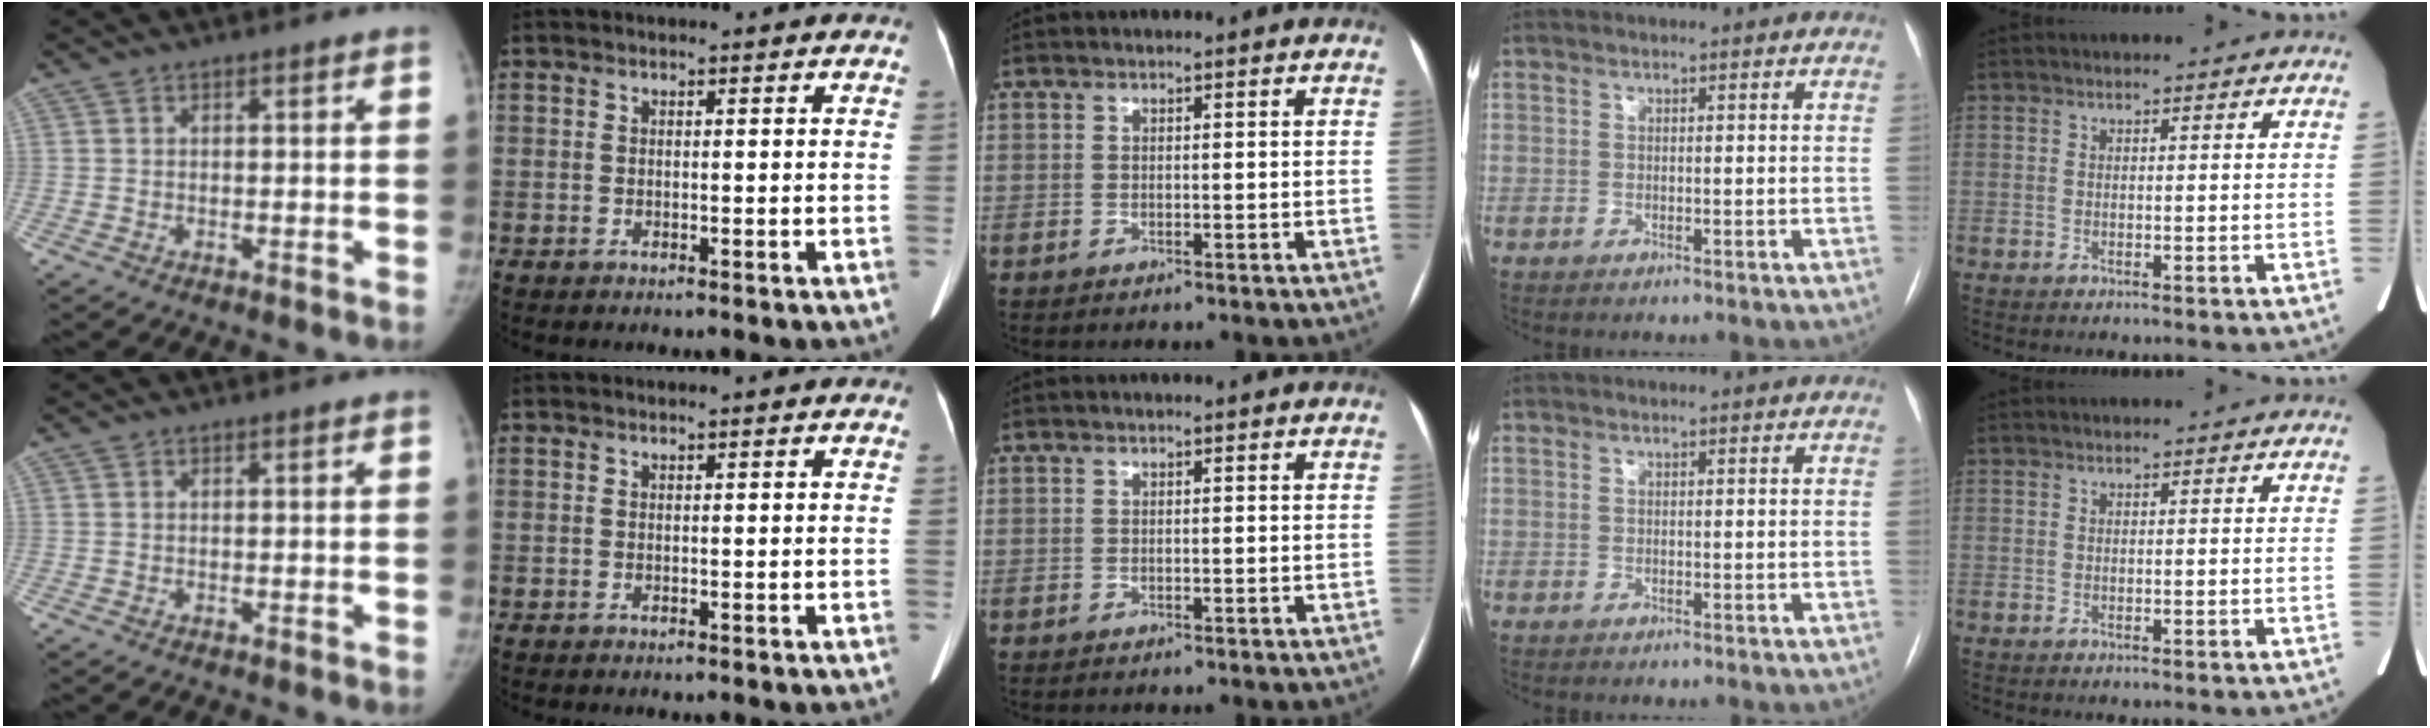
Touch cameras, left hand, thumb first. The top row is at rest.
{}